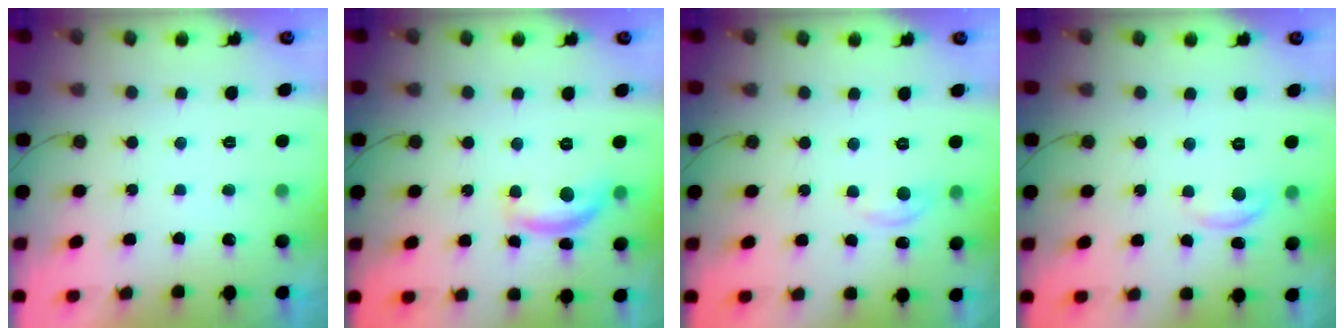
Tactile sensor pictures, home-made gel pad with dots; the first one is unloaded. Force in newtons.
{"total": 11.6, "press": 11.5, "slide": 0.7}
{"total": 3.0, "press": 3.0, "slide": 0.4}
{"total": 5.2, "press": 5.2, "slide": 0.4}